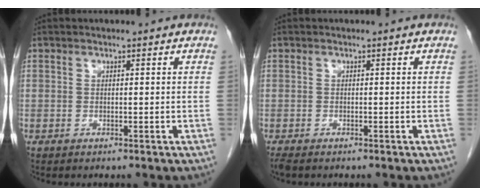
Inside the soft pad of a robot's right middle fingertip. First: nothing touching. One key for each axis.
{"total": 1.7, "fx": -1.4, "fy": 0.6, "fz": 0.8, "tx": -0.020, "ty": -0.007, "tz": -0.023}